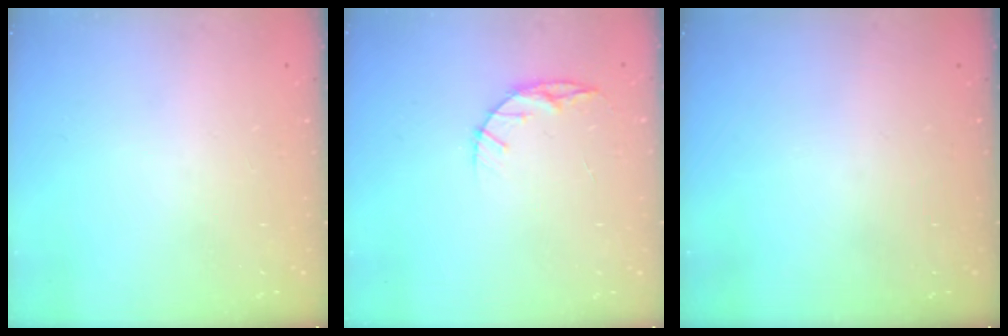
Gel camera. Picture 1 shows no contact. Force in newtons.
{"total": 5.8, "press": 5.8, "slide": 0.6}
{"total": 0.0}